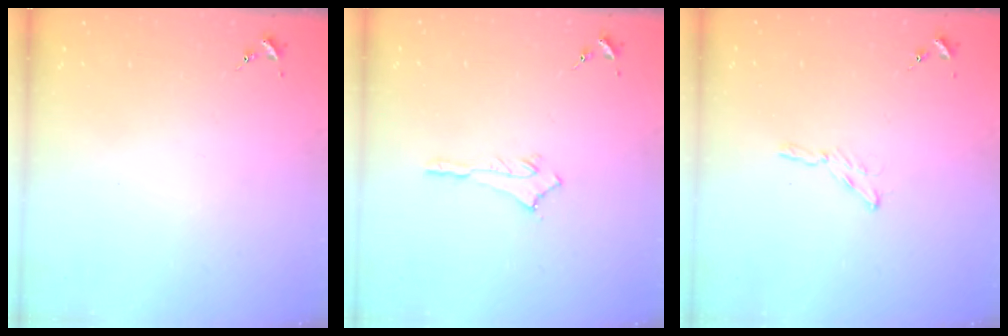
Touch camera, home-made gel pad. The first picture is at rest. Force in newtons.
{"total": 2.9, "press": 2.9, "slide": 0.2}
{"total": 2.7, "press": 2.7, "slide": 0.2}